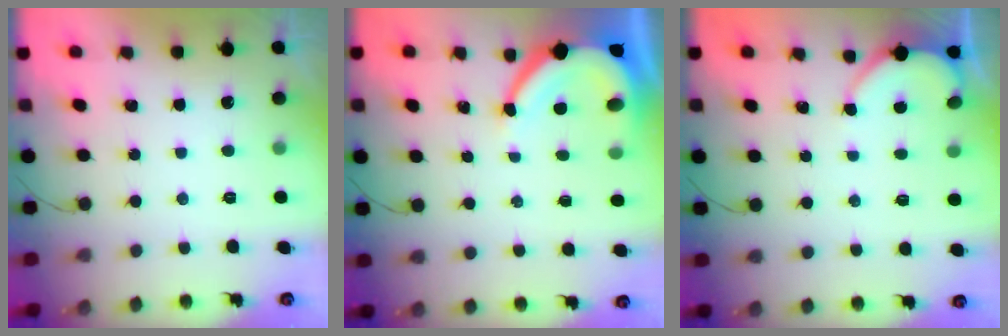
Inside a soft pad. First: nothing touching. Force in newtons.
{"total": 7.7, "press": 7.6, "slide": 0.6}
{"total": 2.9, "press": 2.8, "slide": 0.4}